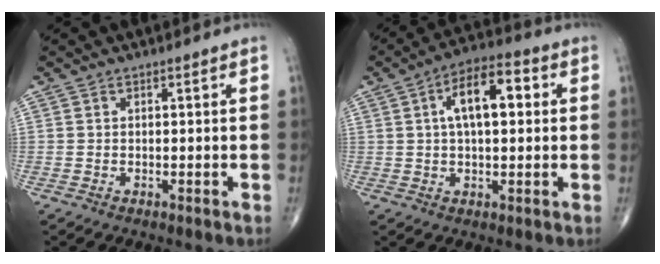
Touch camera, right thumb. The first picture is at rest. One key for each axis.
{"total": 10.7, "fx": 2.2, "fy": 5.0, "fz": 9.2, "tx": -0.141, "ty": 0.020, "tz": 0.027}